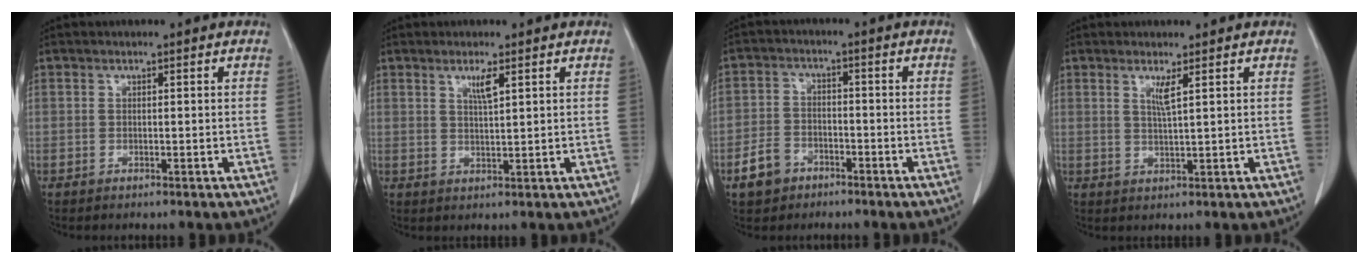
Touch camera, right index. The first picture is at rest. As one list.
[{"total": 2.6, "force": [1.4, 0.0, 2.2], "torque": [-0.045, -0.003, 0.027]}, {"total": 5.5, "force": [-3.4, 3.9, 1.9], "torque": [-0.046, 0.008, -0.057]}, {"total": 2.3, "force": [1.1, -0.3, 1.9], "torque": [-0.042, -0.008, 0.024]}]